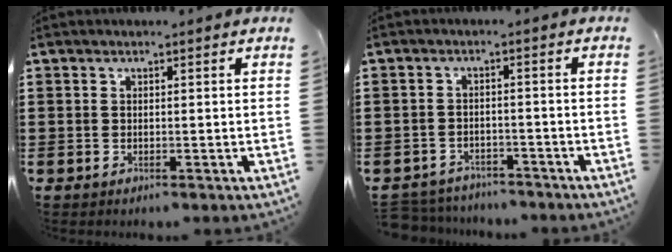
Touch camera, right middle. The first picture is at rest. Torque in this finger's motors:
{"motor_torque": [0.87, 0.17, 0.01, -0.01]}